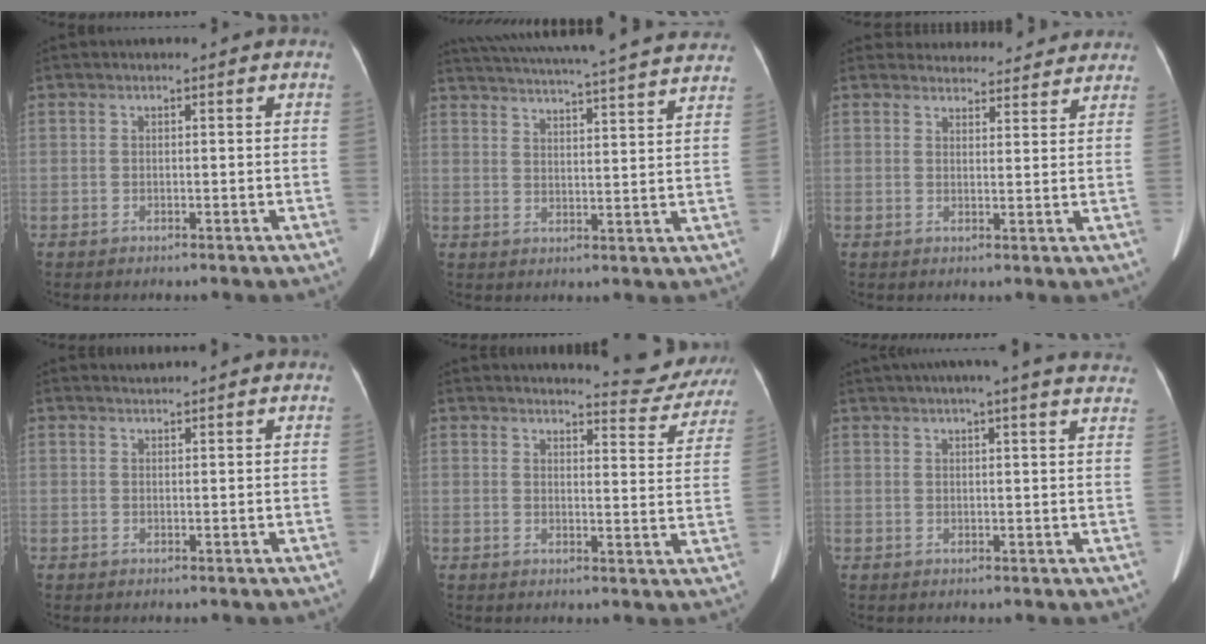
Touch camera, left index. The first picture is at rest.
{"total": 27.8, "force": [25.6, 1.7, 10.8], "torque": [-0.190, -0.016, 0.324]}
{"total": 10.8, "force": [10.3, 3.2, 0.9], "torque": [0.016, 0.015, 0.110]}
{"total": 1.4, "force": [1.3, -0.1, -0.2], "torque": [-0.006, 0.012, 0.025]}
{"total": 11.3, "force": [11.1, 1.4, 1.4], "torque": [-0.001, -0.044, 0.111]}
{"total": 18.7, "force": [16.5, 0.7, 8.9], "torque": [-0.134, 0.008, 0.195]}